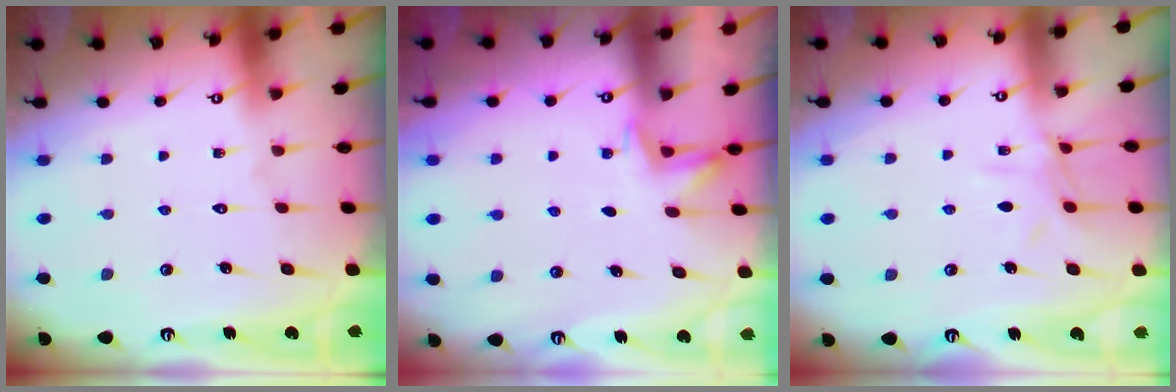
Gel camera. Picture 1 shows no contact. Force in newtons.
{"total": 4.3, "press": 4.1, "slide": 1.3}
{"total": 6.9, "press": 6.8, "slide": 0.6}